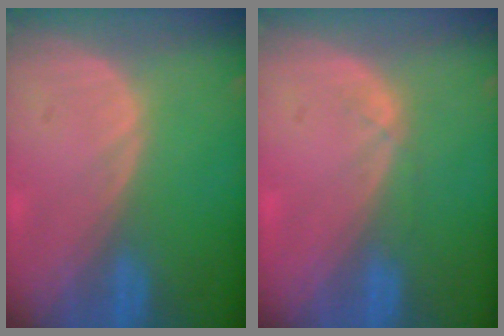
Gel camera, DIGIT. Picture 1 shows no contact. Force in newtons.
{"total": 1.4, "press": 1.3, "slide": 0.5}